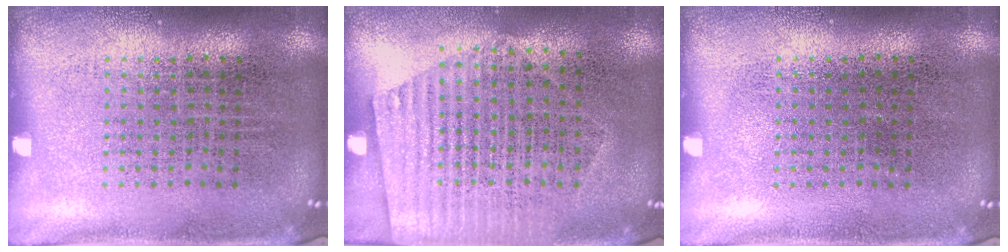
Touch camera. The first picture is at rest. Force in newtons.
{"total": 1.5, "press": 1.2, "slide": 0.9}
{"total": 0.0}